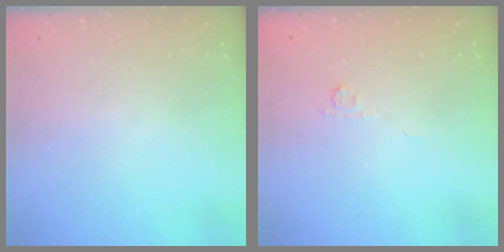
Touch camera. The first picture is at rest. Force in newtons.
{"total": 3.4, "press": 3.2, "slide": 1.0}